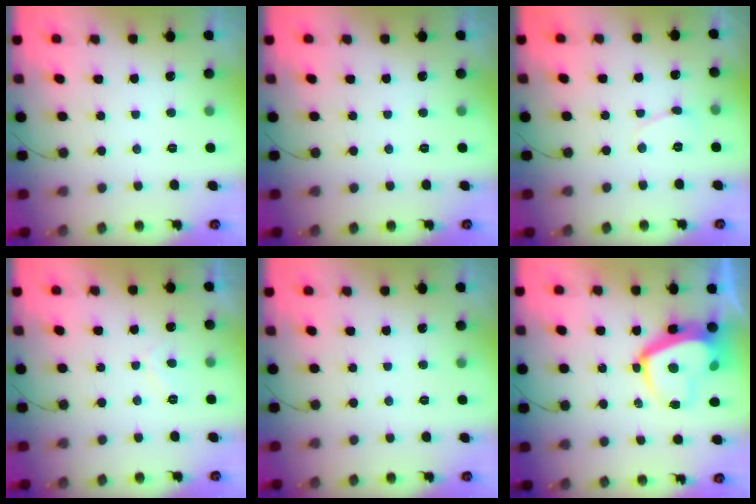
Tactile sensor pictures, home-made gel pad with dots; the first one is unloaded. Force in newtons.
{"total": 0.0}
{"total": 4.4, "press": 4.4, "slide": 0.6}
{"total": 1.6, "press": 1.4, "slide": 0.7}
{"total": 0.0}
{"total": 11.4, "press": 11.4, "slide": 0.9}